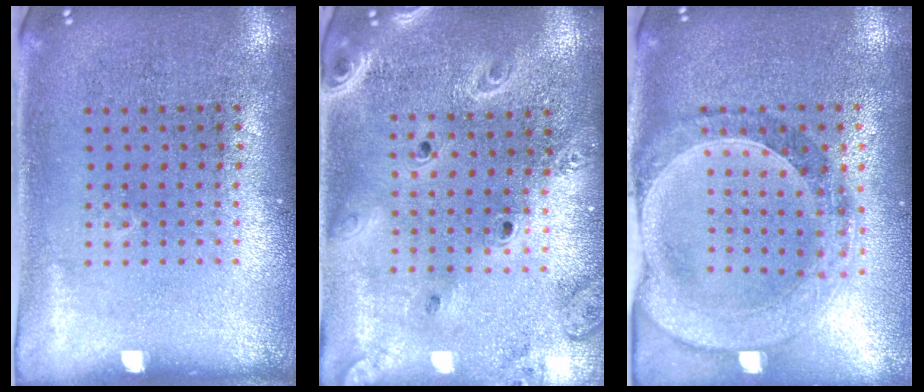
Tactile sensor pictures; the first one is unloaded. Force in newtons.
{"total": 2.4, "press": 2.1, "slide": 1.1}
{"total": 1.5, "press": 1.4, "slide": 0.4}